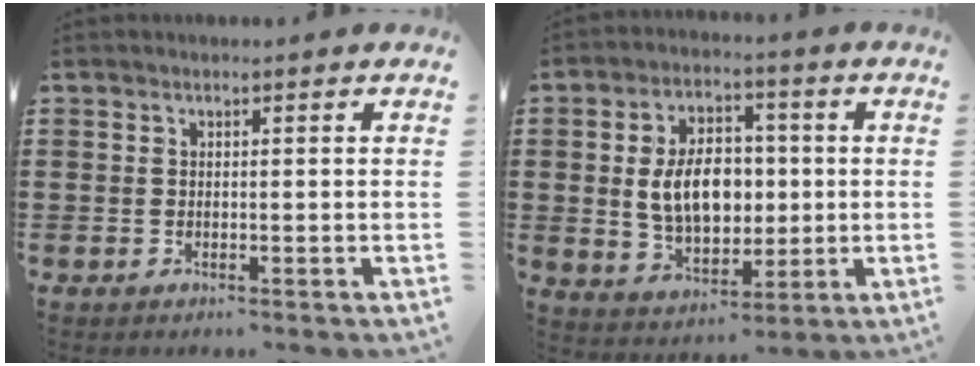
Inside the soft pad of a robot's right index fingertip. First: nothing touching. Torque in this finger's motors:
{"motor_torque": [1.80, 0.34, 1.05, 0.21]}